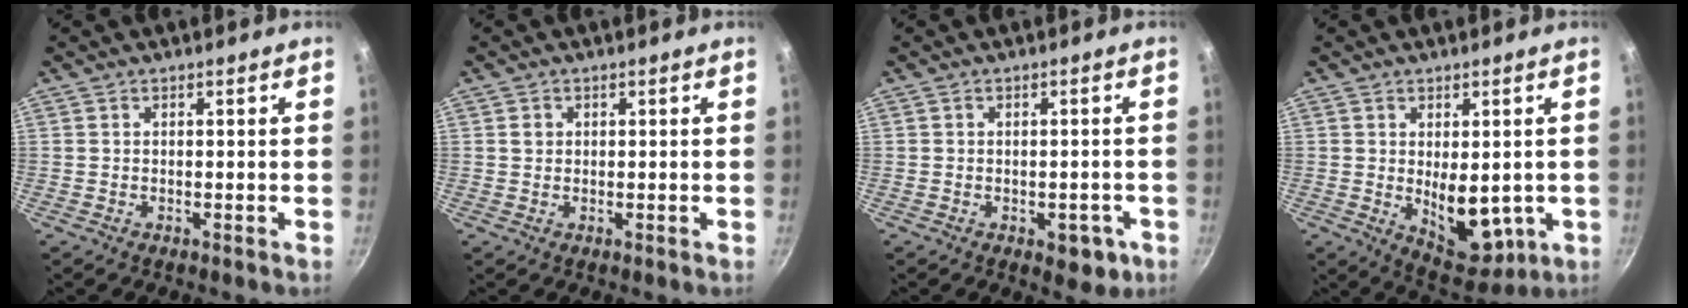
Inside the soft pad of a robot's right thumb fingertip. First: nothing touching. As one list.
[{"total": 1.3, "force": [0.3, 1.2, 0.4], "torque": [-0.003, 0.003, 0.005]}, {"total": 5.5, "force": [-2.1, 3.3, 3.9], "torque": [-0.021, 0.014, -0.018]}, {"total": 9.9, "force": [-1.7, 5.7, 7.9], "torque": [-0.079, -0.013, -0.006]}]